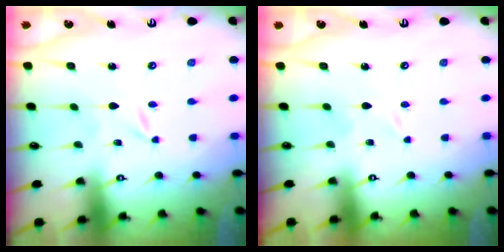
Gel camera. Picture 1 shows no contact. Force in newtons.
{"total": 0.6, "press": 0.6, "slide": 0.1}